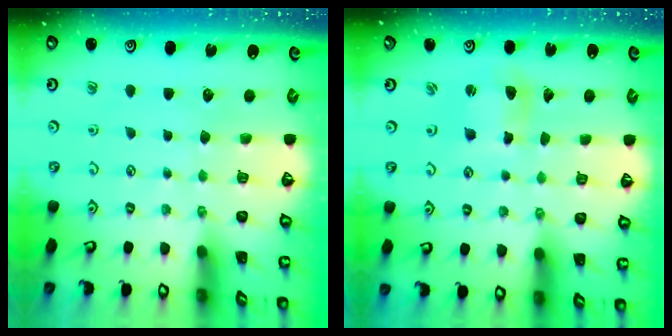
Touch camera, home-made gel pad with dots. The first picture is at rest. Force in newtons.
{"total": 4.1, "press": 4.0, "slide": 0.5}